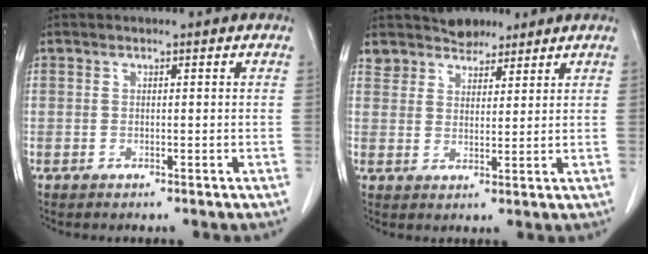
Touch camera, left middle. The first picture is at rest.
{"total": 4.6, "force": [4.1, 2.1, 0.5], "torque": [-0.008, 0.010, 0.072]}